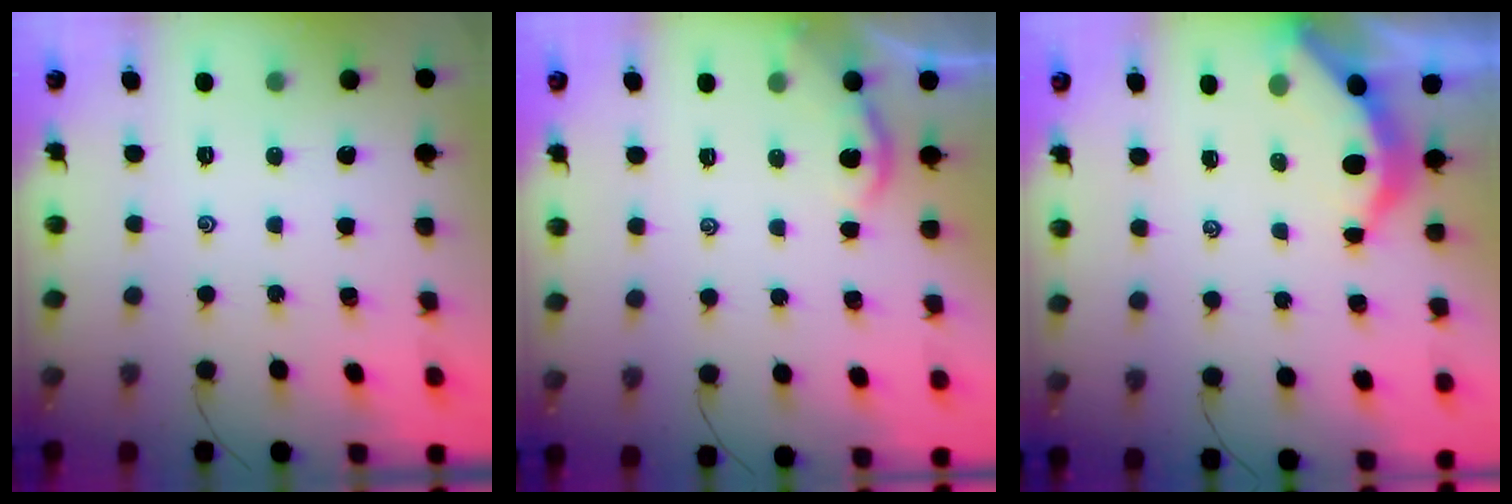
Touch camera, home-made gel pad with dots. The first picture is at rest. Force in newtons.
{"total": 1.8, "press": 1.7, "slide": 0.5}
{"total": 4.0, "press": 3.9, "slide": 0.5}